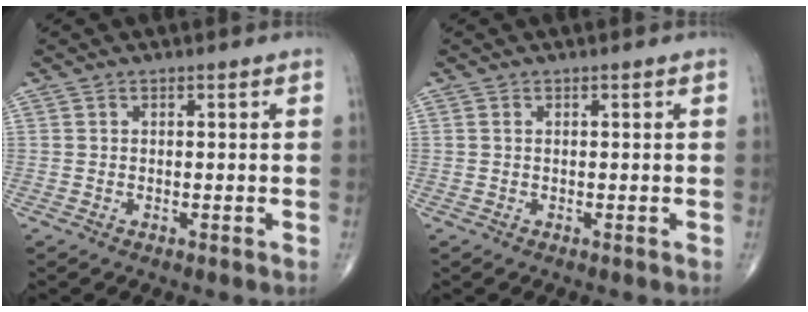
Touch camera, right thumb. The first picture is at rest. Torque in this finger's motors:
{"motor_torque": [-0.36, -0.13, -0.05, -0.05, 0.04]}